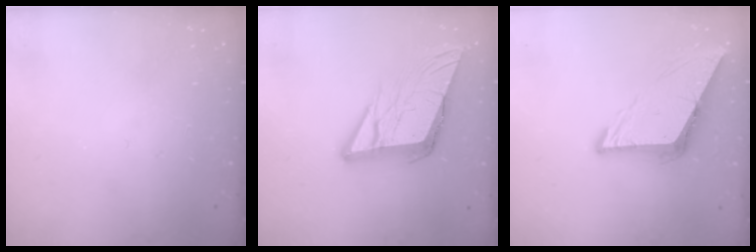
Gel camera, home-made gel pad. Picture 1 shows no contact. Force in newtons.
{"total": 13.7, "press": 13.4, "slide": 2.6}
{"total": 8.6, "press": 8.5, "slide": 1.1}